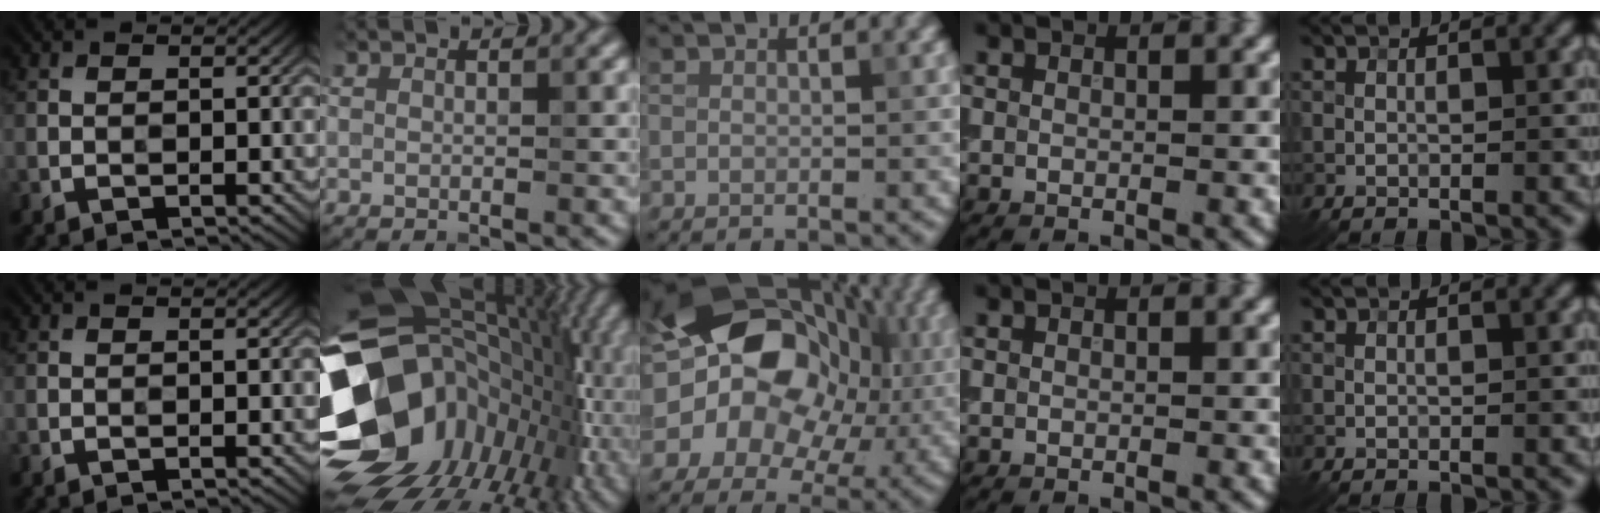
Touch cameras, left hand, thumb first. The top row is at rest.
{"index": {"total": 18.2, "force": [-2.1, 13.8, 11.8], "torque": [-0.245, -0.011, -0.015]}, "middle": {"total": 15.8, "force": [1.9, 11.9, 10.2], "torque": [-0.126, 0.022, 0.009]}}